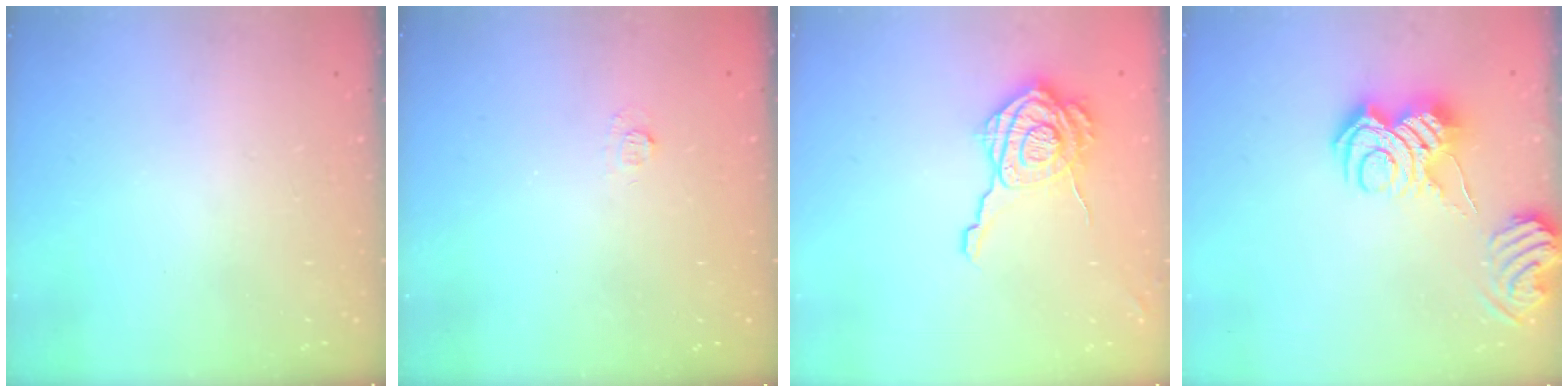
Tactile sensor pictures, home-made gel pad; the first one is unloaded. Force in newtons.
{"total": 2.7, "press": 2.5, "slide": 0.9}
{"total": 14.9, "press": 14.9, "slide": 0.8}
{"total": 9.9, "press": 9.9, "slide": 0.7}